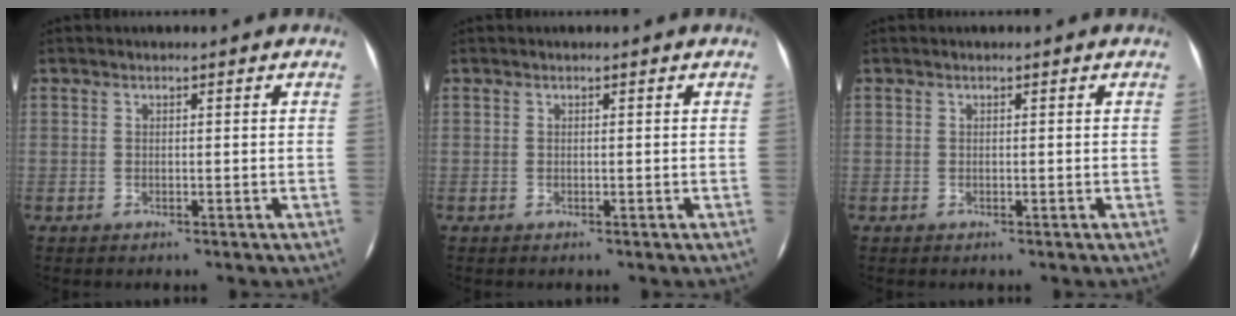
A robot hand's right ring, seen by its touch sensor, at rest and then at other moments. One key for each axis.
{"total": 0.0}
{"total": 0.0}